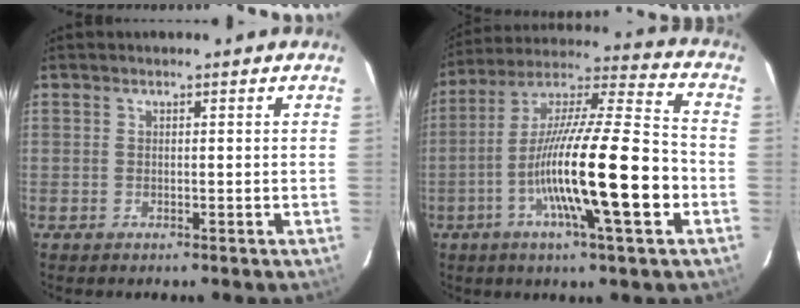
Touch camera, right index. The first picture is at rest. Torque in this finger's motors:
{"motor_torque": [1.55, -0.59, 1.05, 0.21]}